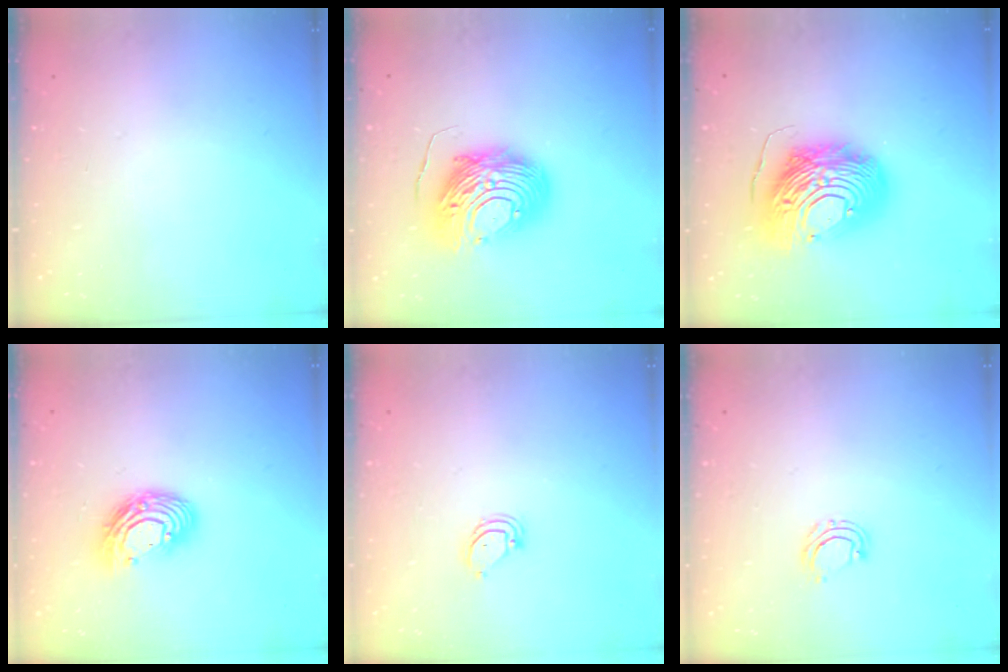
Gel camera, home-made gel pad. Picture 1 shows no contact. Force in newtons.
{"total": 13.7, "press": 13.7, "slide": 1.3}
{"total": 18.2, "press": 18.1, "slide": 1.7}
{"total": 11.8, "press": 11.8, "slide": 0.8}
{"total": 3.3, "press": 3.3, "slide": 0.4}
{"total": 6.3, "press": 6.2, "slide": 1.0}